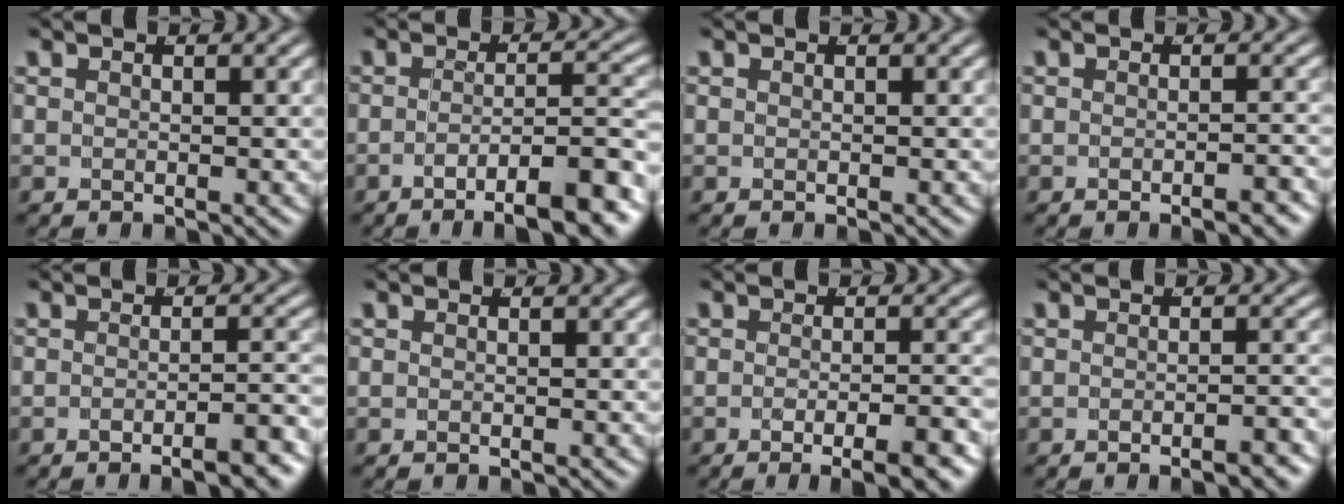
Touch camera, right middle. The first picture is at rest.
{"total": 8.0, "force": [-5.9, 1.4, 5.2], "torque": [-0.058, -0.008, -0.090]}
{"total": 0.0}
{"total": 1.8, "force": [-1.5, -0.1, 0.9], "torque": [-0.008, 0.013, -0.031]}
{"total": 3.9, "force": [-3.0, 0.2, 2.5], "torque": [-0.021, 0.013, -0.056]}
{"total": 0.0}
{"total": 4.9, "force": [-3.7, 0.3, 3.2], "torque": [-0.037, 0.001, -0.060]}
{"total": 2.1, "force": [-1.8, -0.1, 1.1], "torque": [-0.009, 0.014, -0.036]}